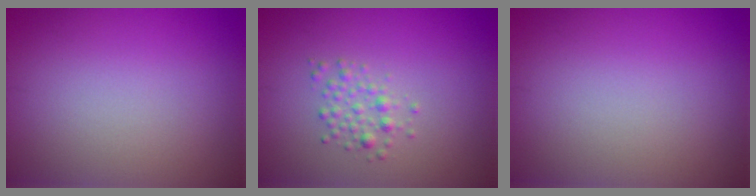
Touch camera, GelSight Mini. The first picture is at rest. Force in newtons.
{"total": 1.7, "press": 1.7, "slide": 0.0}
{"total": 0.0}